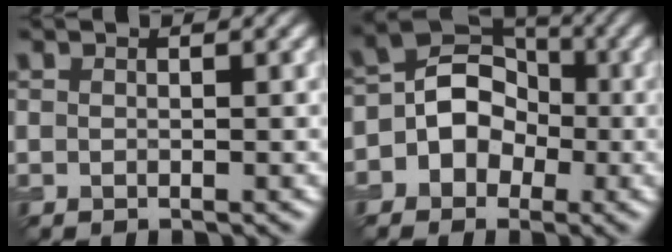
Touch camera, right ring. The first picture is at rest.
{"total": 6.7, "force": [-0.7, 5.9, 3.1], "torque": [-0.020, 0.028, -0.039]}